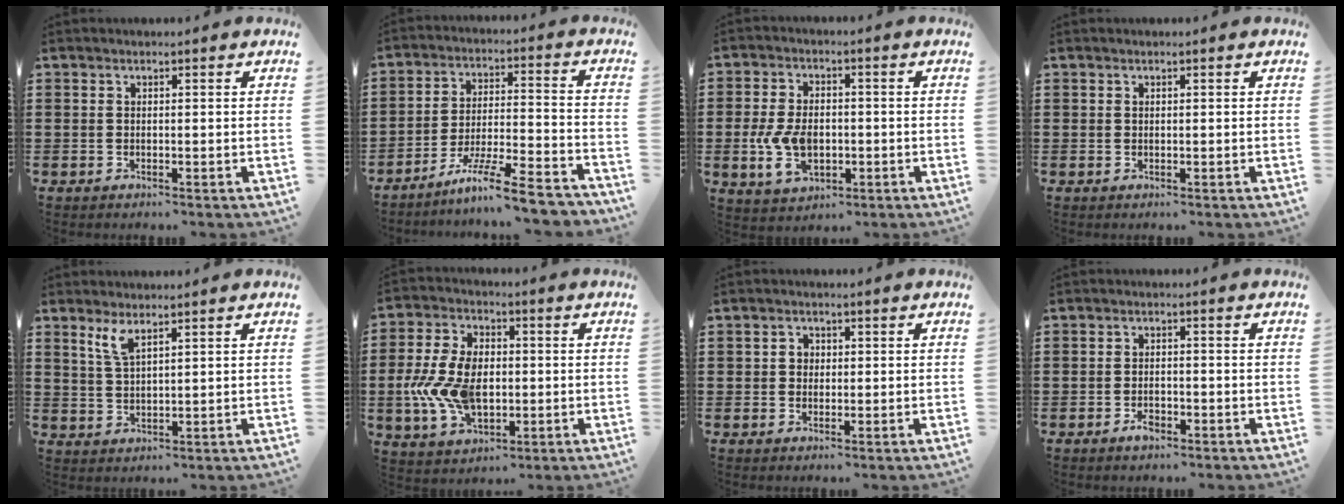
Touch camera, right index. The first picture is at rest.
{"total": 10.1, "force": [-8.2, 0.5, 5.8], "torque": [-0.104, 0.007, -0.159]}
{"total": 7.3, "force": [-1.2, 4.8, 5.4], "torque": [-0.134, 0.000, -0.026]}
{"total": 0.0}
{"total": 3.2, "force": [2.2, 0.9, 2.2], "torque": [-0.049, 0.004, 0.040]}
{"total": 10.9, "force": [-1.2, 6.9, 8.3], "torque": [-0.198, 0.003, -0.023]}
{"total": 1.8, "force": [0.1, 1.6, 0.7], "torque": [-0.018, 0.009, 0.000]}
{"total": 2.1, "force": [-1.2, 0.8, 1.5], "torque": [-0.030, -0.003, -0.022]}